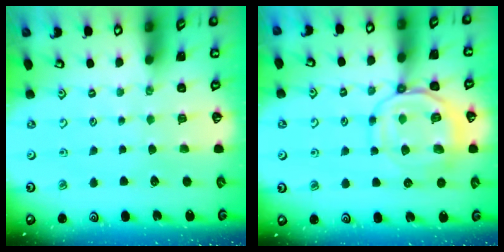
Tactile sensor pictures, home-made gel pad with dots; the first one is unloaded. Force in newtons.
{"total": 11.6, "press": 11.5, "slide": 1.1}